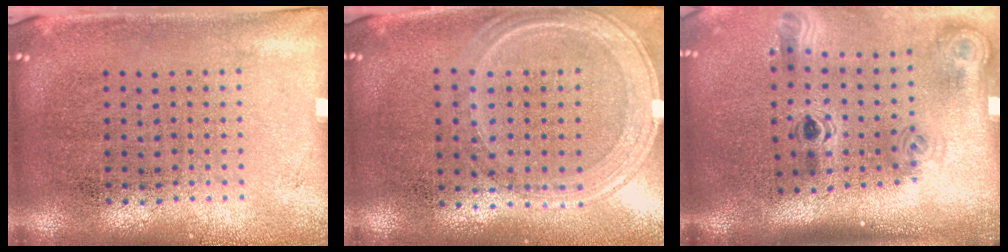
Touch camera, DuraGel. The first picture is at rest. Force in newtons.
{"total": 1.2, "press": 1.2, "slide": 0.3}
{"total": 2.0, "press": 1.3, "slide": 1.5}